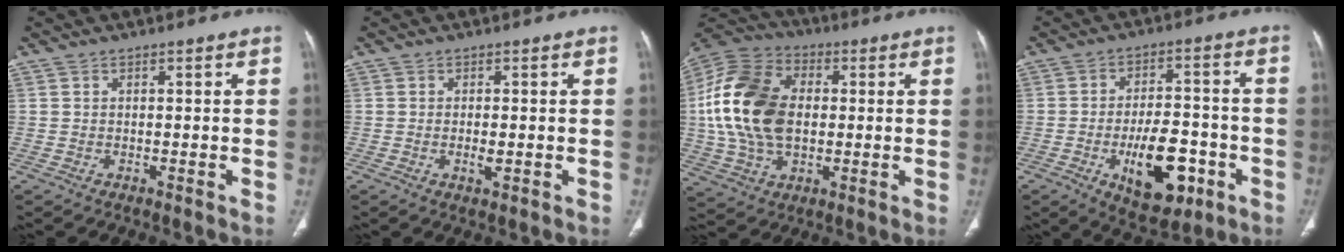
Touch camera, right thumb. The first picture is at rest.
{"total": 2.1, "force": [-0.4, 0.8, 1.9], "torque": [-0.035, -0.004, -0.007]}
{"total": 20.4, "force": [1.0, 13.5, 15.2], "torque": [-0.299, 0.013, 0.017]}
{"total": 14.3, "force": [-5.3, 7.2, 11.2], "torque": [-0.141, 0.024, -0.074]}